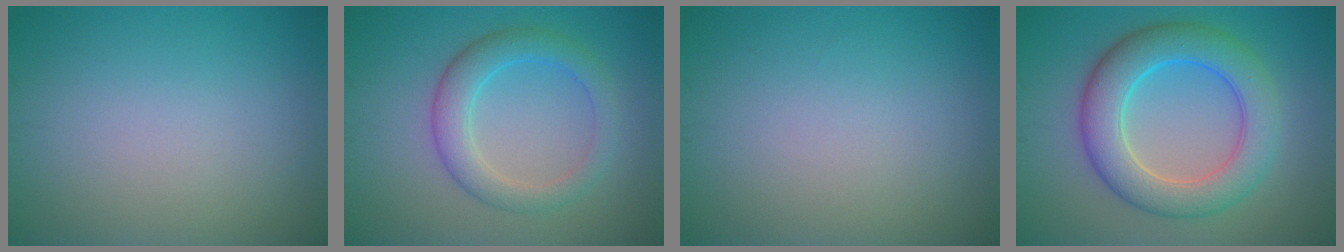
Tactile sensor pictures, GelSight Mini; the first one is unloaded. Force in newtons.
{"total": 4.1, "press": 4.1, "slide": 0.2}
{"total": 0.0}
{"total": 7.6, "press": 7.6, "slide": 0.2}